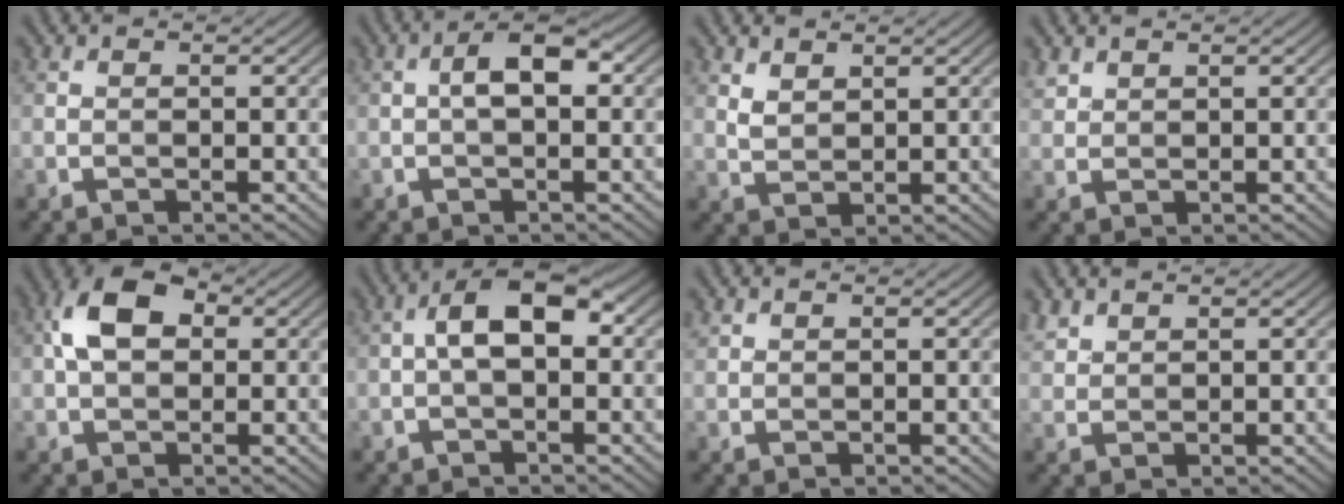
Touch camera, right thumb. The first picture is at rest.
{"total": 4.1, "force": [0.1, 1.9, 3.7], "torque": [-0.065, 0.012, -0.003]}
{"total": 2.4, "force": [1.8, 1.1, 1.1], "torque": [-0.030, -0.001, 0.043]}
{"total": 1.7, "force": [1.4, 0.9, 0.4], "torque": [-0.016, 0.003, 0.034]}
{"total": 7.1, "force": [1.3, 4.6, 5.2], "torque": [-0.108, 0.017, 0.016]}
{"total": 5.9, "force": [0.2, 3.0, 5.1], "torque": [-0.089, 0.014, -0.003]}
{"total": 1.1, "force": [0.8, 0.7, 0.2], "torque": [-0.007, 0.003, 0.021]}
{"total": 2.3, "force": [1.8, 1.1, 0.8], "torque": [-0.023, 0.006, 0.046]}